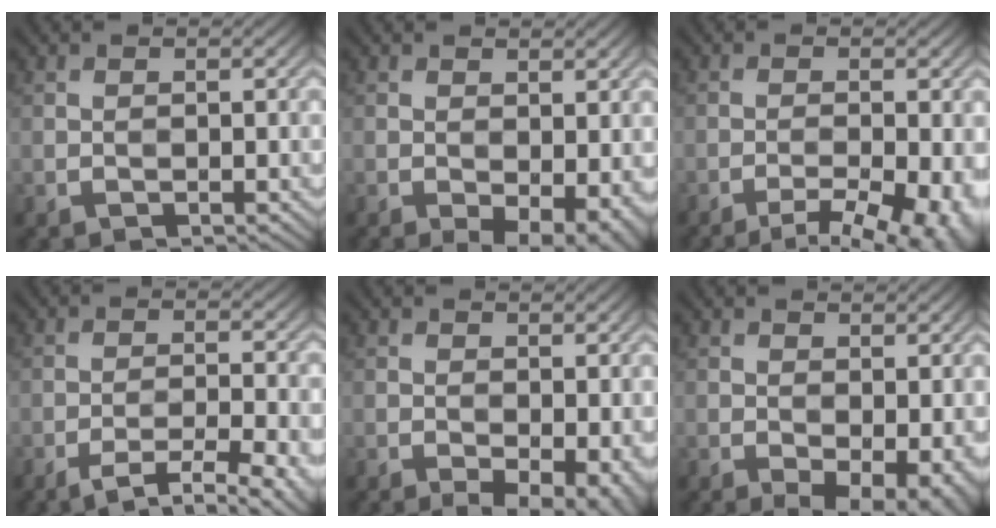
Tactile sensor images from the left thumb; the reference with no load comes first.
{"total": 5.5, "force": [-1.6, 2.9, 4.4], "torque": [-0.064, -0.016, -0.016]}
{"total": 8.6, "force": [-5.1, 2.6, 6.4], "torque": [-0.093, -0.010, -0.058]}
{"total": 8.1, "force": [-5.6, 2.0, 5.6], "torque": [-0.094, -0.002, -0.072]}
{"total": 5.7, "force": [-2.0, 2.9, 4.5], "torque": [-0.065, -0.018, -0.020]}
{"total": 6.5, "force": [-1.7, 3.5, 5.2], "torque": [-0.075, -0.019, -0.014]}